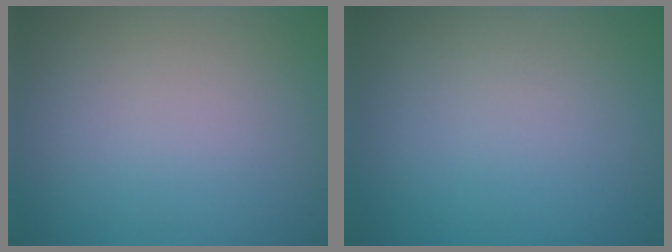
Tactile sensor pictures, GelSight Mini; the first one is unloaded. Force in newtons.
{"total": 0.0}